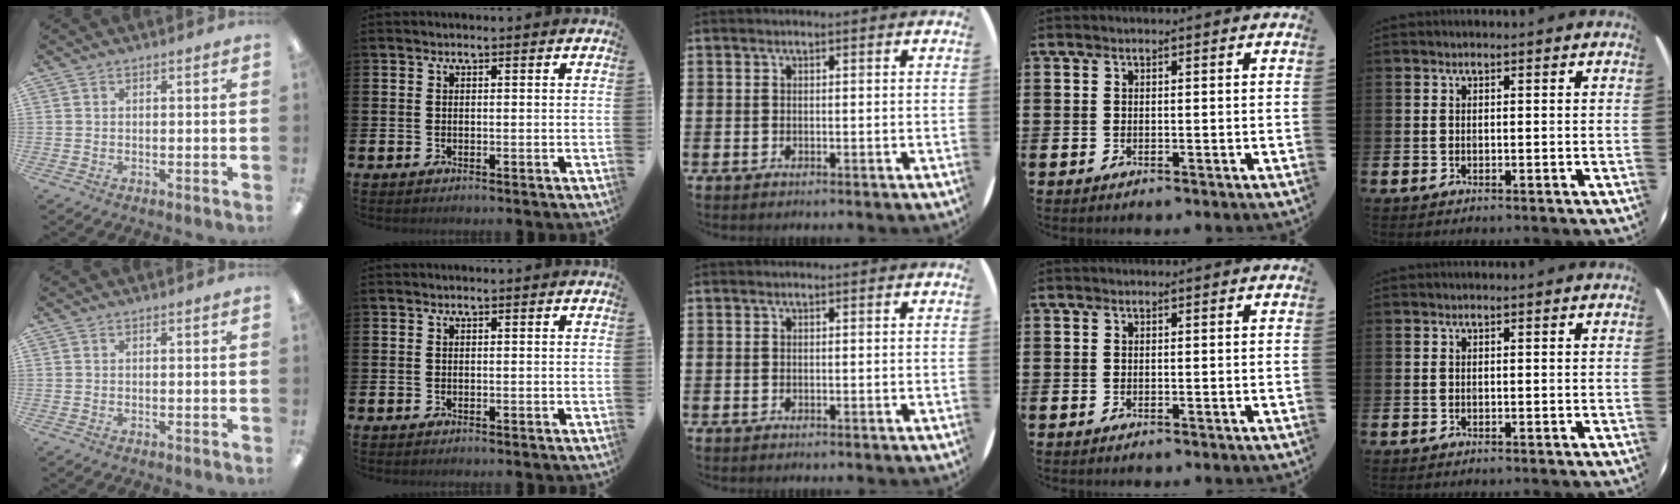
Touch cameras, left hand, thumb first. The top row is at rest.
{}